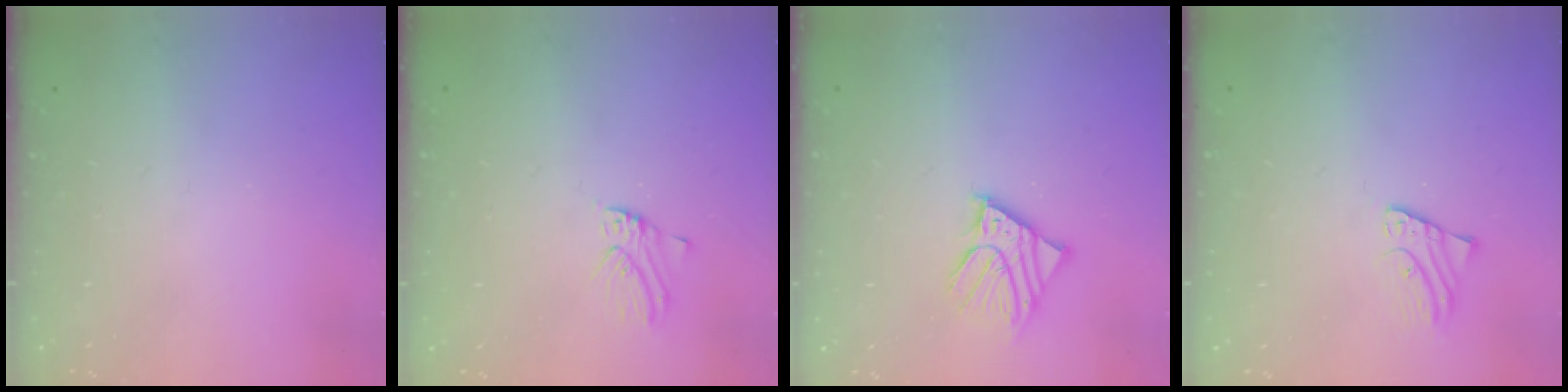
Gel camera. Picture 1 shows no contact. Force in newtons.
{"total": 1.4, "press": 1.4, "slide": 0.1}
{"total": 7.8, "press": 7.7, "slide": 1.1}
{"total": 1.3, "press": 1.3, "slide": 0.1}